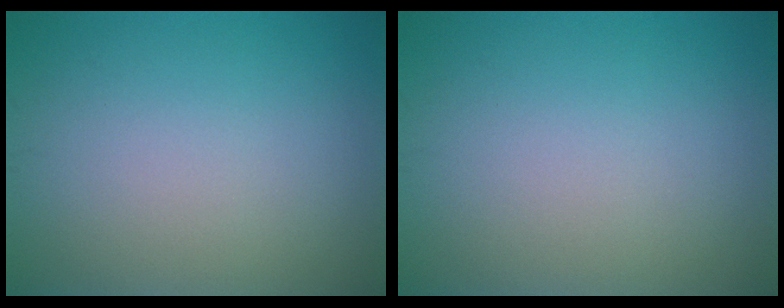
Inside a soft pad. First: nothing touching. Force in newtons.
{"total": 0.0}